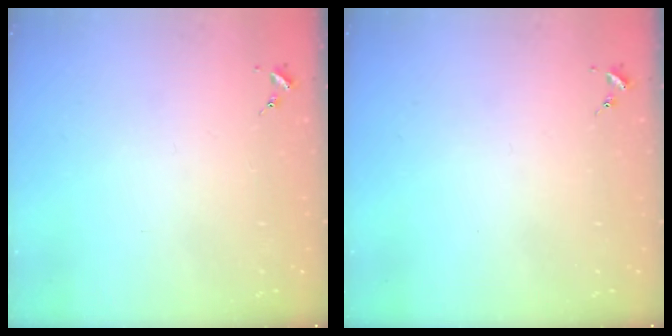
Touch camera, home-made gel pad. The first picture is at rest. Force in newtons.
{"total": 0.0}